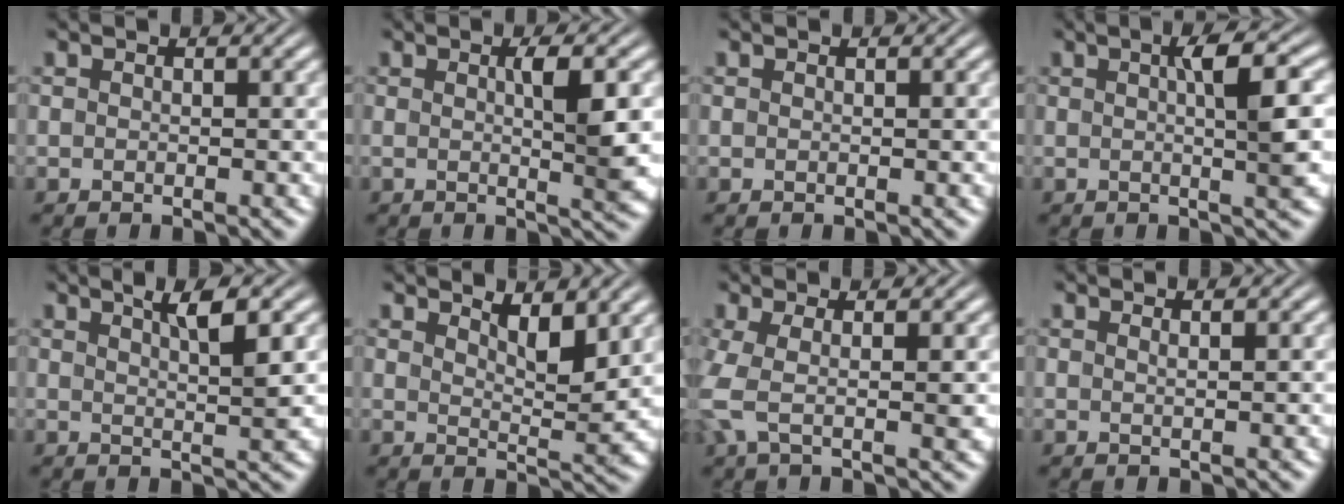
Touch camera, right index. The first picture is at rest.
{"total": 3.9, "force": [0.2, 0.2, 3.9], "torque": [-0.054, -0.003, 0.001]}
{"total": 0.0}
{"total": 4.2, "force": [0.4, 0.3, 4.1], "torque": [-0.059, 0.006, 0.004]}
{"total": 3.7, "force": [2.0, 0.3, 3.1], "torque": [-0.044, -0.007, 0.038]}
{"total": 3.4, "force": [2.3, 0.3, 2.5], "torque": [-0.034, -0.019, 0.043]}
{"total": 3.7, "force": [0.2, 1.6, 3.3], "torque": [-0.088, -0.012, 0.005]}
{"total": 0.8, "force": [0.4, -0.6, 0.4], "torque": [-0.005, -0.005, 0.011]}